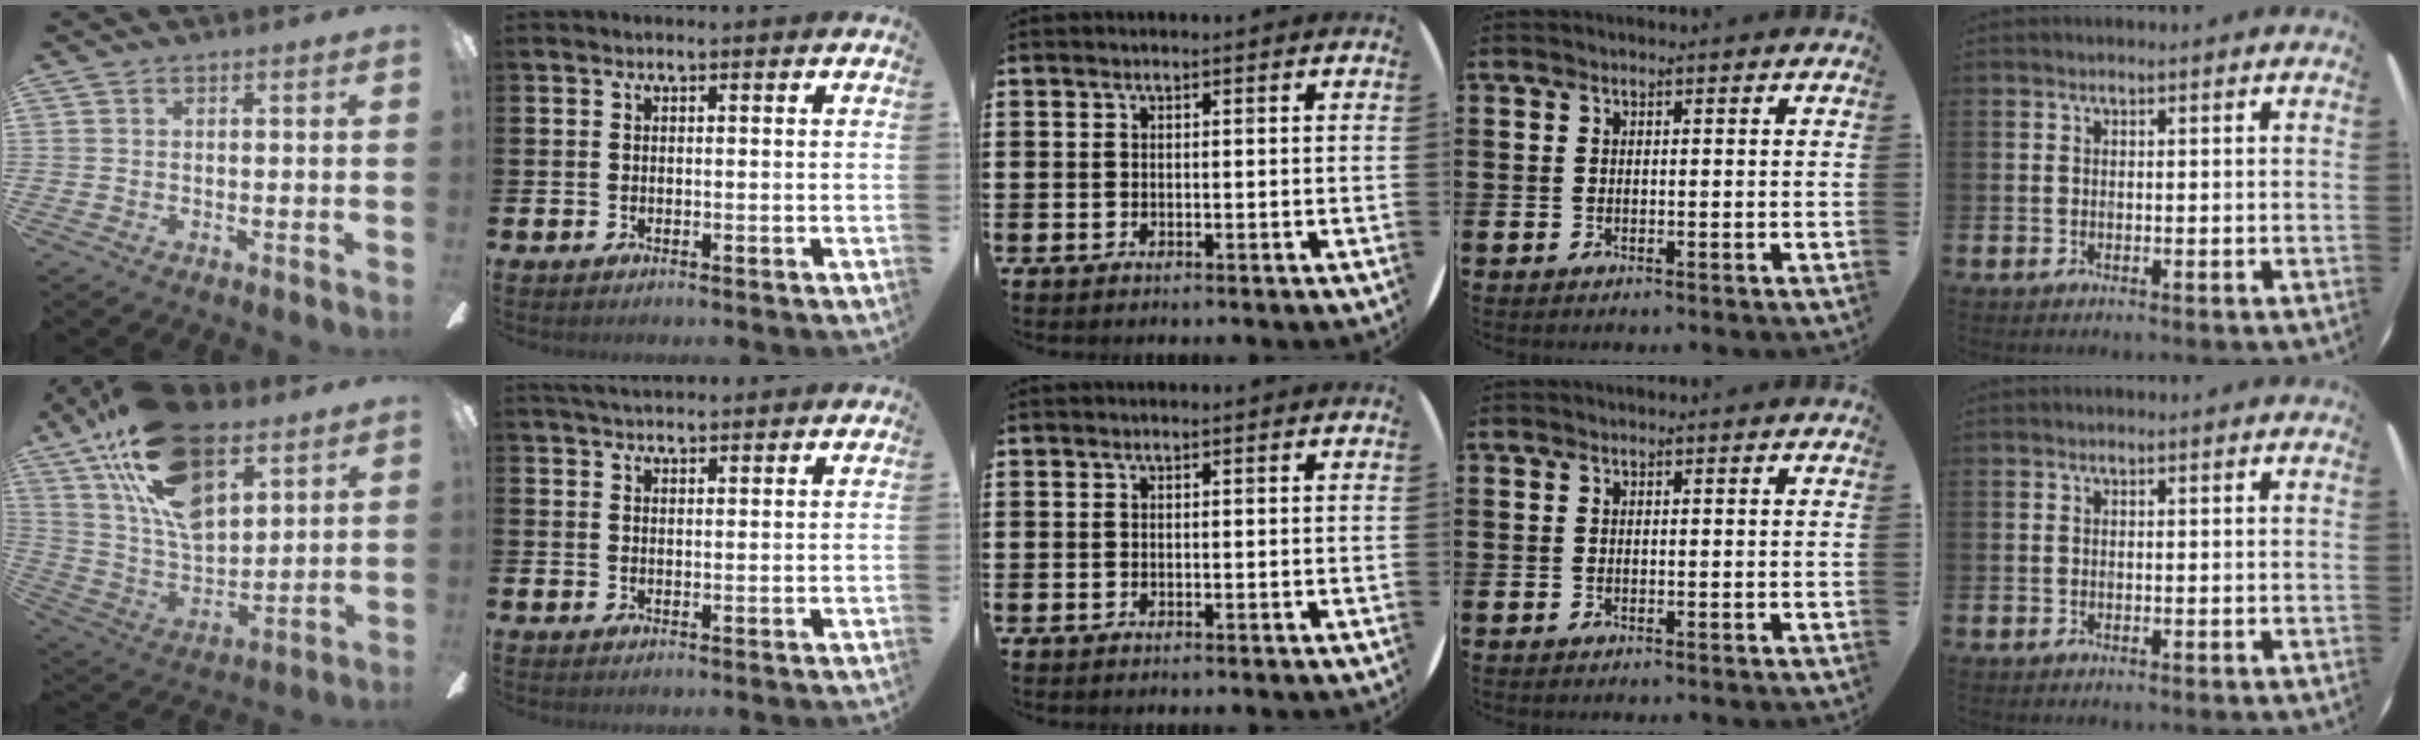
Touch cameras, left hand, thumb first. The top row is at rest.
{"thumb": {"total": 22.6, "force": [12.6, 11.6, 14.7], "torque": [-0.282, -0.048, 0.227]}, "index": {"total": 3.1, "force": [3.0, 0.5, 0.5], "torque": [-0.015, -0.007, 0.055]}}